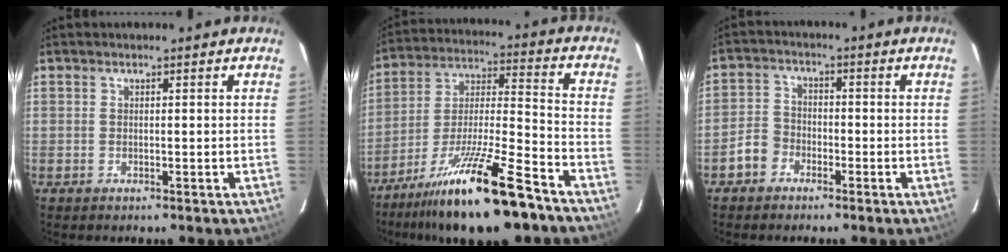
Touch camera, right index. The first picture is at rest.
{"total": 19.4, "force": [-14.2, 2.8, 12.9], "torque": [-0.239, -0.015, -0.239]}
{"total": 4.7, "force": [-2.8, 3.6, 1.0], "torque": [-0.026, 0.016, -0.054]}